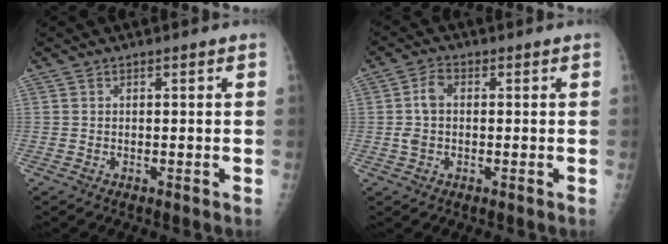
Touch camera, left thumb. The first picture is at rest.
{"total": 4.1, "force": [0.0, 2.7, 3.1], "torque": [-0.069, 0.013, -0.002]}